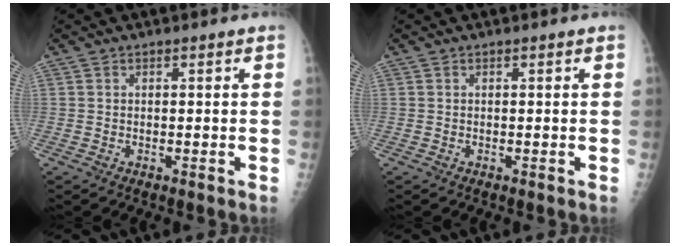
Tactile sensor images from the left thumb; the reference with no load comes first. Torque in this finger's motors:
{"motor_torque": [0.07, 0.03, 0.06, 0.05, 0.00]}